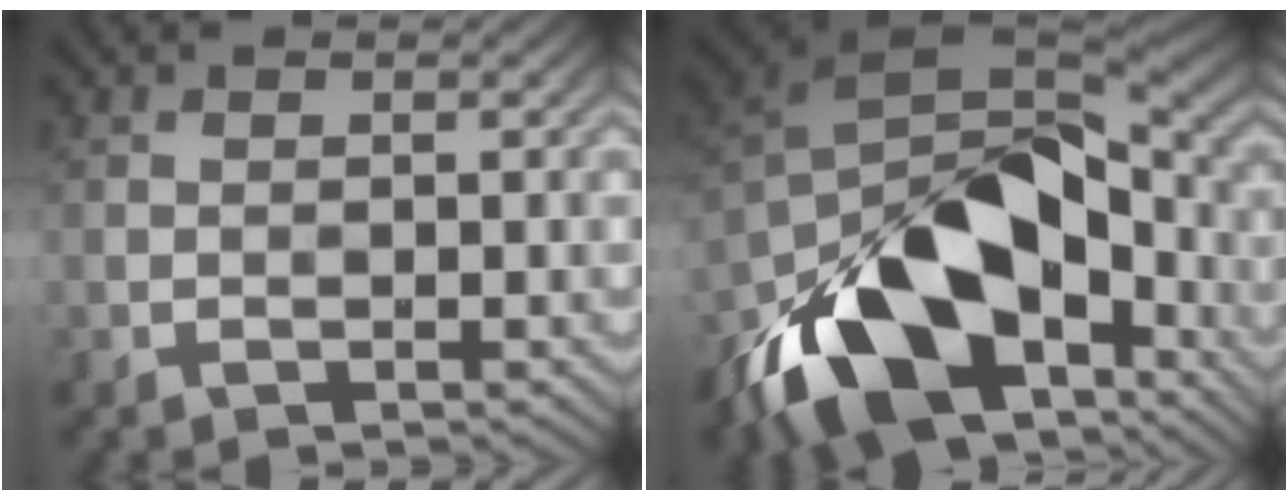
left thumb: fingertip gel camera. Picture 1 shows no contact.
{"total": 18.0, "force": [-8.4, 9.5, 12.9], "torque": [-0.251, -0.031, -0.130]}